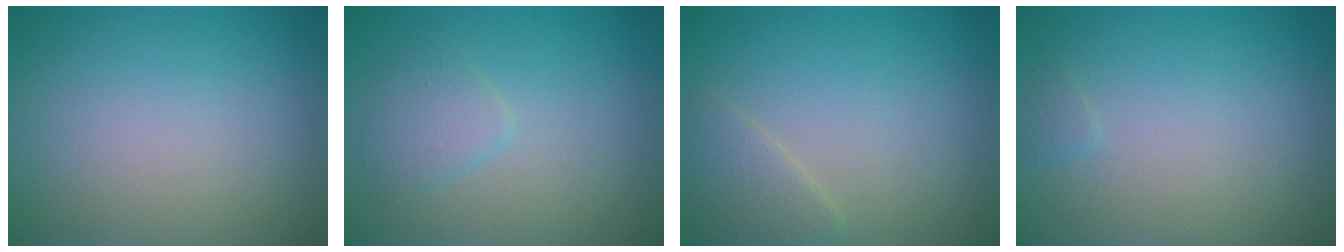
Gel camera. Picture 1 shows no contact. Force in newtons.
{"total": 1.9, "press": 1.9, "slide": 0.1}
{"total": 2.1, "press": 2.1, "slide": 0.1}
{"total": 0.5, "press": 0.5, "slide": 0.0}